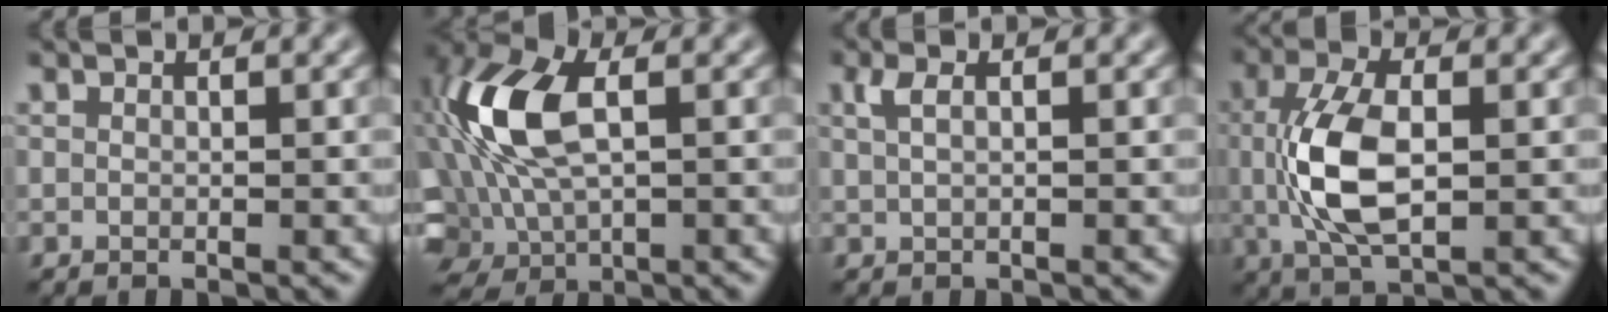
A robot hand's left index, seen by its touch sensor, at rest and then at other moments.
{"total": 10.9, "force": [0.9, 6.3, 8.9], "torque": [-0.208, 0.014, 0.008]}
{"total": 1.5, "force": [0.7, 0.4, 1.2], "torque": [-0.025, 0.004, 0.014]}
{"total": 6.9, "force": [0.0, 3.3, 6.1], "torque": [-0.135, 0.001, 0.001]}